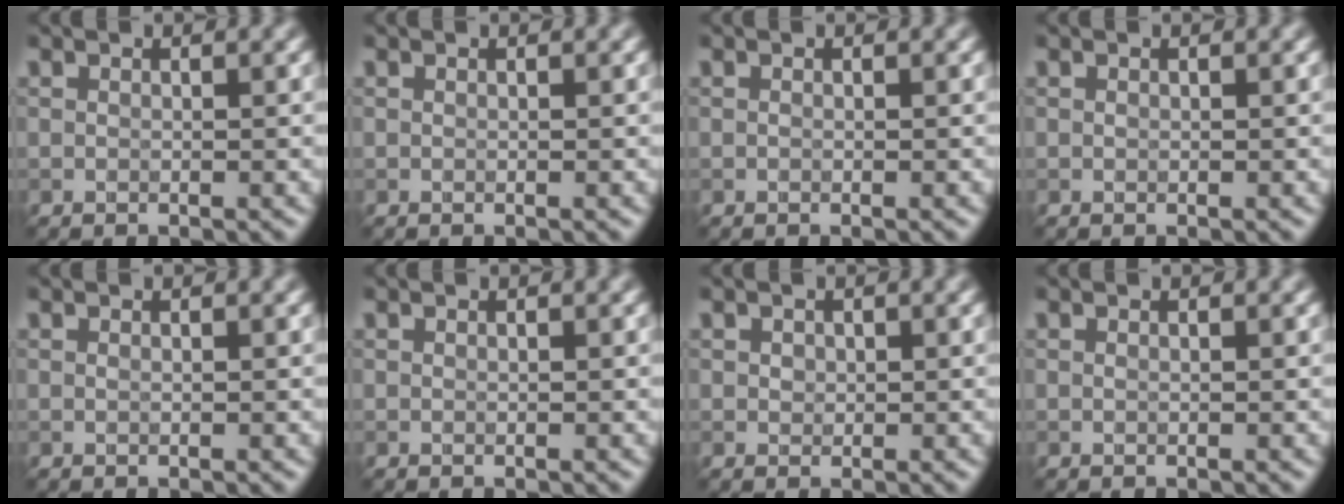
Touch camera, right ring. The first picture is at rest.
{"total": 0.0}
{"total": 0.0}
{"total": 0.0}
{"total": 0.0}
{"total": 0.0}
{"total": 0.8, "force": [0.2, 0.7, 0.2], "torque": [-0.002, -0.002, 0.002]}
{"total": 0.0}